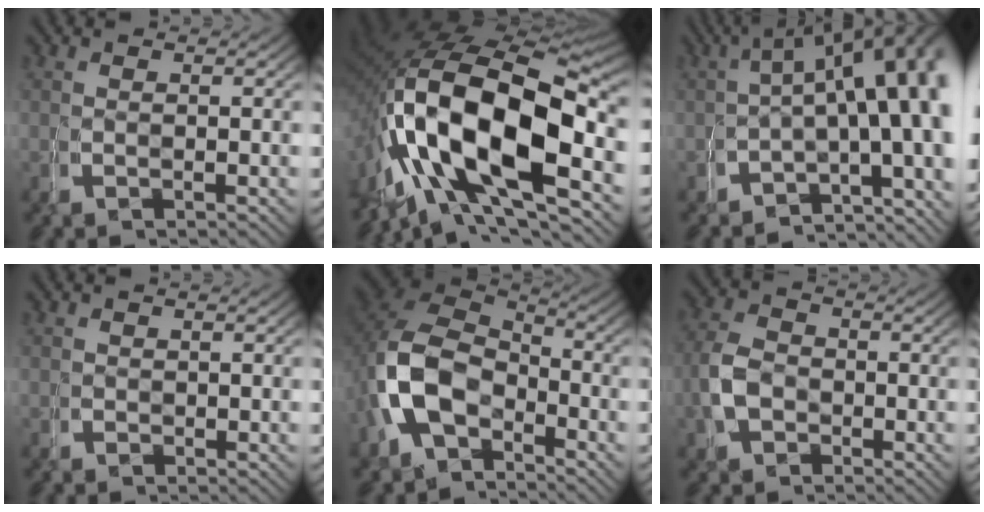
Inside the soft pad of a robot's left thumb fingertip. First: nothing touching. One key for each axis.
{"total": 23.9, "fx": -0.1, "fy": 14.8, "fz": 18.7, "tx": -0.363, "ty": -0.049, "tz": 0.023}
{"total": 14.6, "fx": 0.6, "fy": 9.7, "fz": 11.0, "tx": -0.127, "ty": -0.017, "tz": 0.000}
{"total": 0.8, "fx": 0.2, "fy": -0.1, "fz": -0.8, "tx": 0.017, "ty": -0.001, "tz": 0.003}
{"total": 9.4, "fx": -1.0, "fy": 7.4, "fz": 5.7, "tx": -0.153, "ty": -0.024, "tz": -0.016}
{"total": 3.3, "fx": -0.6, "fy": 3.0, "fz": 1.3, "tx": -0.044, "ty": -0.006, "tz": -0.009}